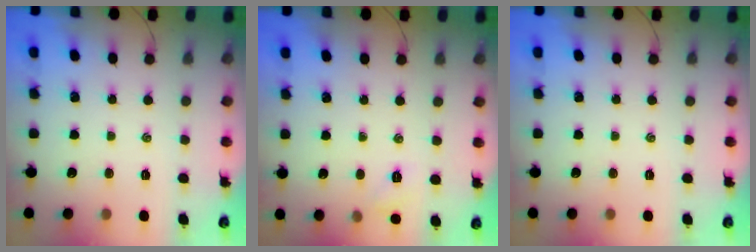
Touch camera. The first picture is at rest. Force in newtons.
{"total": 4.8, "press": 4.7, "slide": 1.3}
{"total": 0.0}